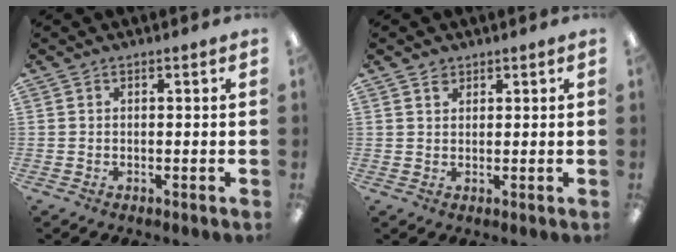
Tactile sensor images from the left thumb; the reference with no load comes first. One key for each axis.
{"total": 1.7, "fx": 1.4, "fy": 1.0, "fz": 0.3, "tx": 0.001, "ty": -0.005, "tz": 0.026}